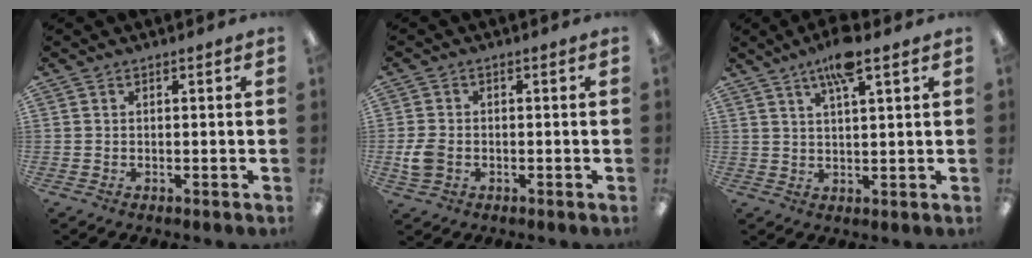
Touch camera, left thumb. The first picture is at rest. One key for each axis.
{"total": 4.7, "fx": -1.2, "fy": 3.4, "fz": 3.0, "tx": -0.063, "ty": 0.005, "tz": -0.021}
{"total": 7.7, "fx": 4.9, "fy": 1.4, "fz": 5.7, "tx": -0.107, "ty": -0.007, "tz": 0.081}